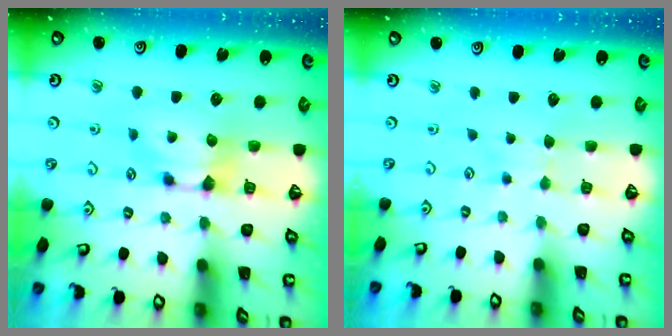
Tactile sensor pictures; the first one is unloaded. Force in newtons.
{"total": 2.6, "press": 2.6, "slide": 0.4}